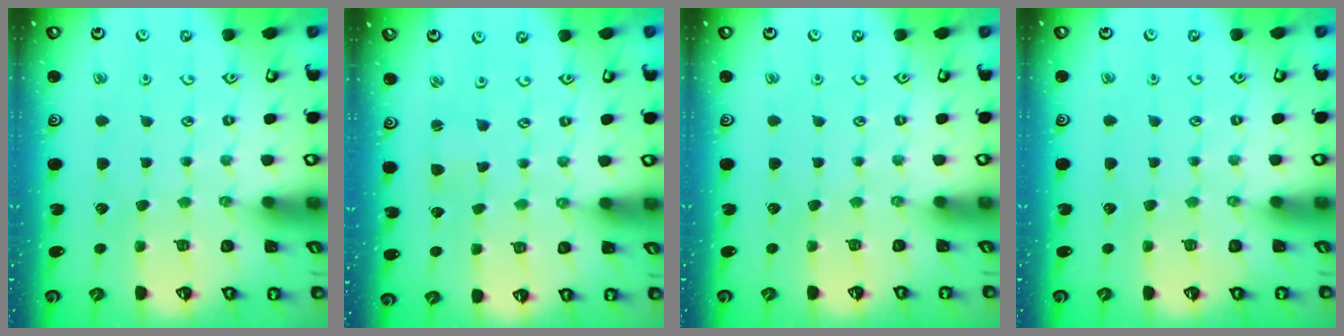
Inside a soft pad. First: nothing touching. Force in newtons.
{"total": 0.7, "press": 0.7, "slide": 0.1}
{"total": 0.0}
{"total": 0.0}